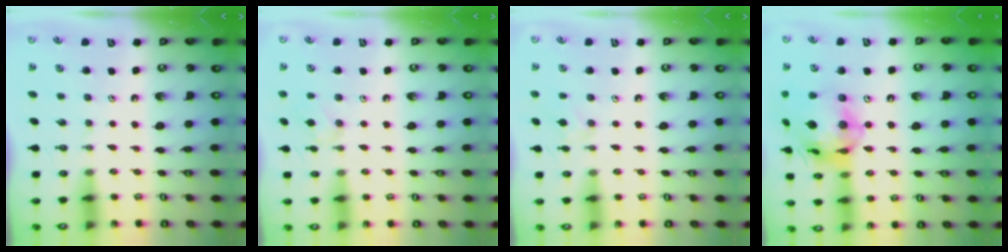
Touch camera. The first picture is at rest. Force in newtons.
{"total": 6.0, "press": 5.9, "slide": 1.0}
{"total": 7.5, "press": 7.5, "slide": 0.8}
{"total": 21.2, "press": 21.0, "slide": 2.3}